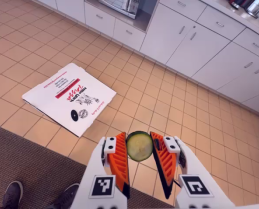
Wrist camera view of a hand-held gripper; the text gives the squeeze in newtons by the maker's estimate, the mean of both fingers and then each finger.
{"total": 7.8, "left": 7.6, "right": 8.0}